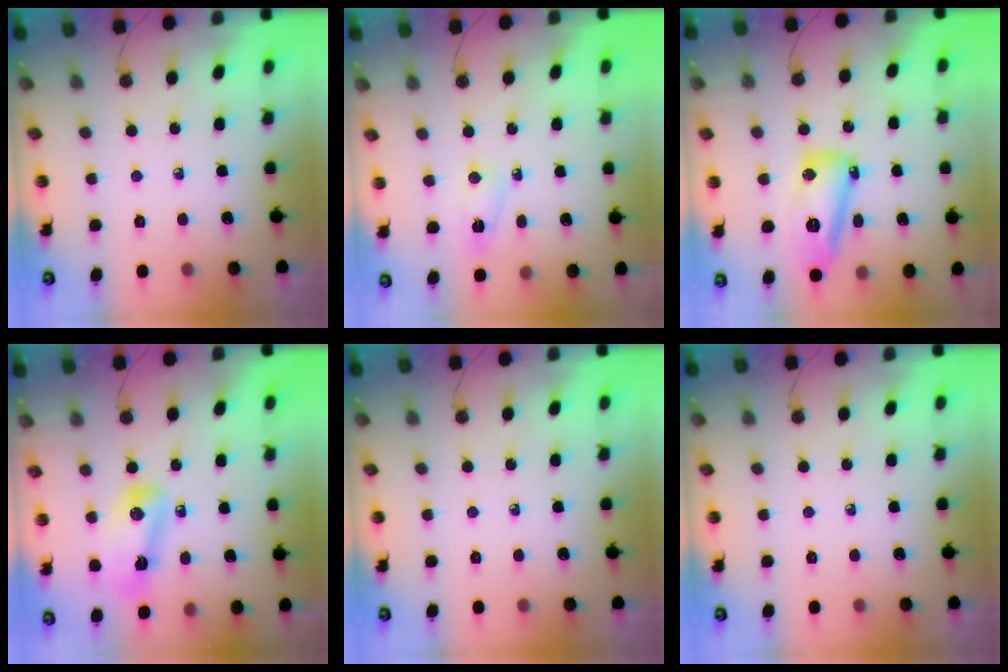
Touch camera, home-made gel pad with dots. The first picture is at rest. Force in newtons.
{"total": 2.9, "press": 2.8, "slide": 0.6}
{"total": 13.0, "press": 12.9, "slide": 1.2}
{"total": 8.2, "press": 8.1, "slide": 0.9}
{"total": 0.0}
{"total": 0.0}